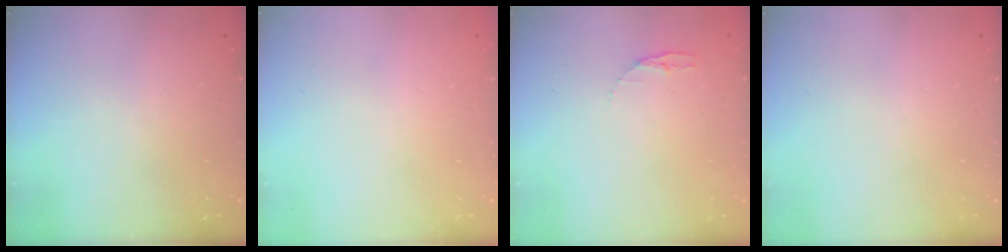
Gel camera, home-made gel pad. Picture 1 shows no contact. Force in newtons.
{"total": 0.0}
{"total": 3.4, "press": 3.4, "slide": 0.4}
{"total": 0.0}